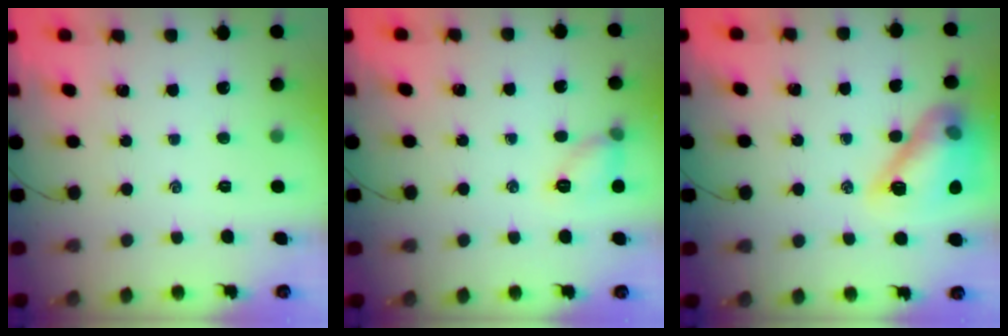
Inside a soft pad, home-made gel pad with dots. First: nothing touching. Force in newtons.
{"total": 7.8, "press": 7.8, "slide": 0.5}
{"total": 14.9, "press": 14.8, "slide": 1.5}